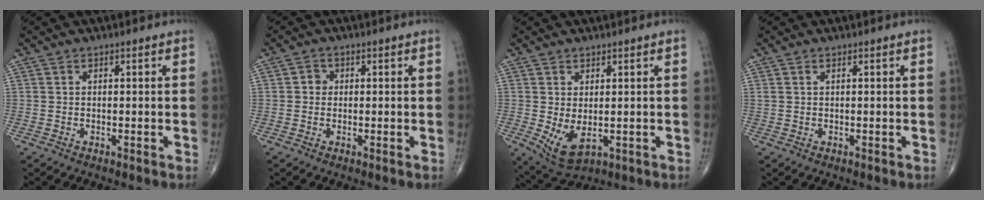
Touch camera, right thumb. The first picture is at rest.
{"total": 1.7, "force": [0.0, 1.6, 0.6], "torque": [0.001, 0.005, -0.004]}
{"total": 6.3, "force": [-0.6, 3.3, 5.3], "torque": [-0.092, -0.010, 0.008]}
{"total": 0.5, "force": [0.3, 0.2, 0.4], "torque": [-0.010, 0.009, 0.008]}